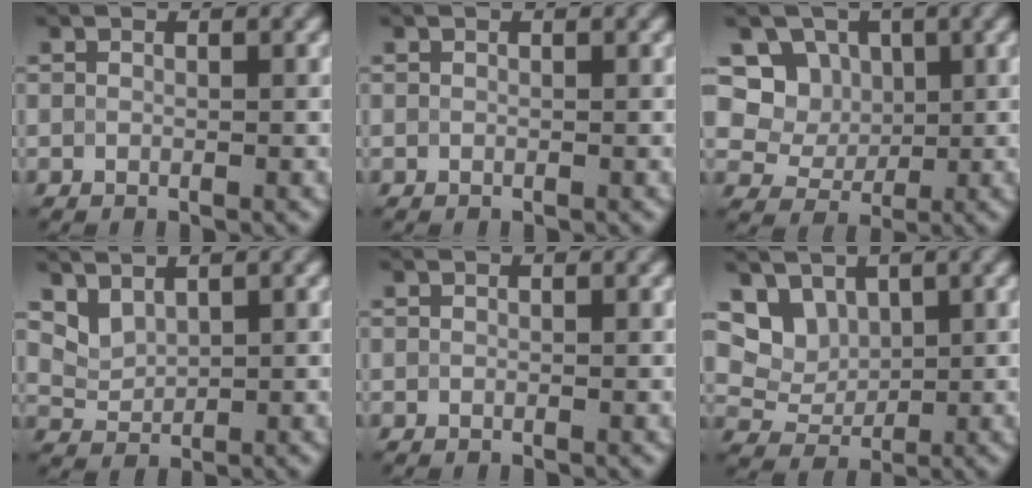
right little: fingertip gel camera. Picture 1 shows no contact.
{"total": 0.0}
{"total": 4.4, "force": [1.6, 3.7, 1.7], "torque": [-0.031, -0.011, 0.028]}
{"total": 2.2, "force": [1.8, 1.0, 0.8], "torque": [-0.020, -0.005, 0.043]}
{"total": 0.0}
{"total": 4.6, "force": [2.7, 3.2, 2.1], "torque": [-0.054, -0.008, 0.069]}